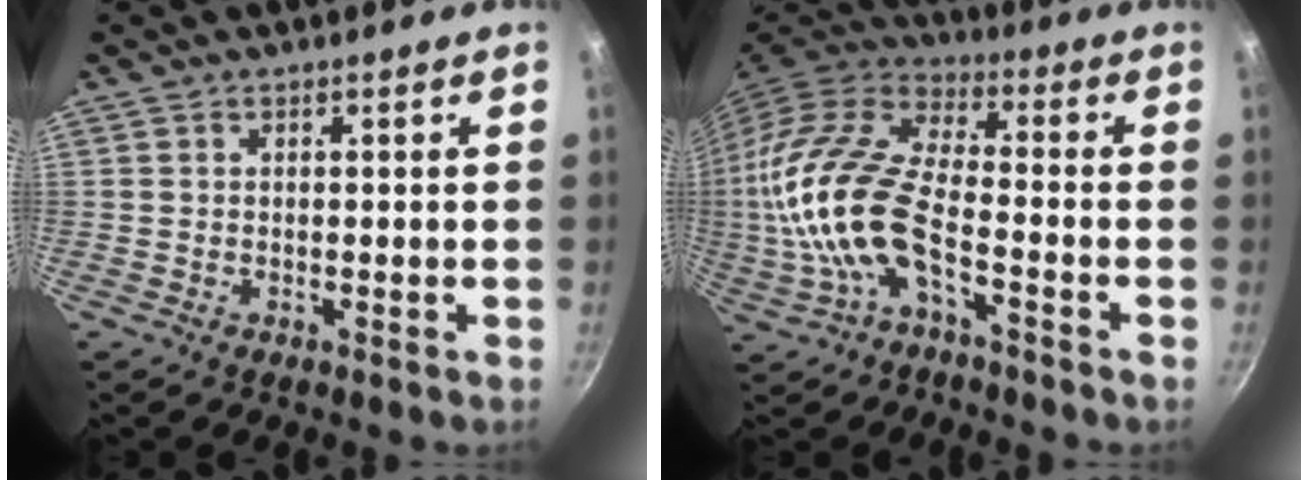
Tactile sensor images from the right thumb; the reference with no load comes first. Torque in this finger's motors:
{"motor_torque": [0.89, 0.73, 2.43, -0.34, 0.75]}